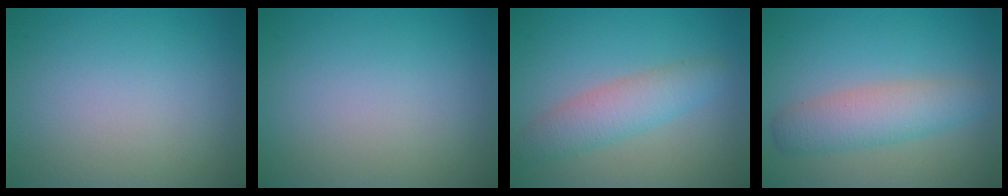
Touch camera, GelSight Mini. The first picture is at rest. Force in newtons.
{"total": 0.0}
{"total": 3.7, "press": 3.7, "slide": 0.1}
{"total": 4.1, "press": 4.1, "slide": 0.0}